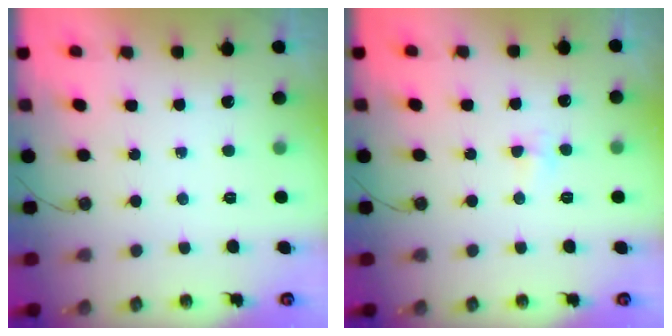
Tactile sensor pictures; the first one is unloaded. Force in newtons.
{"total": 2.8, "press": 2.7, "slide": 0.5}